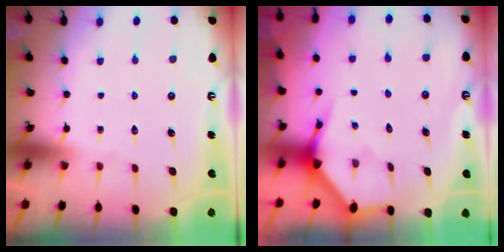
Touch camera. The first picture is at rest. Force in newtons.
{"total": 3.7, "press": 3.7, "slide": 0.2}